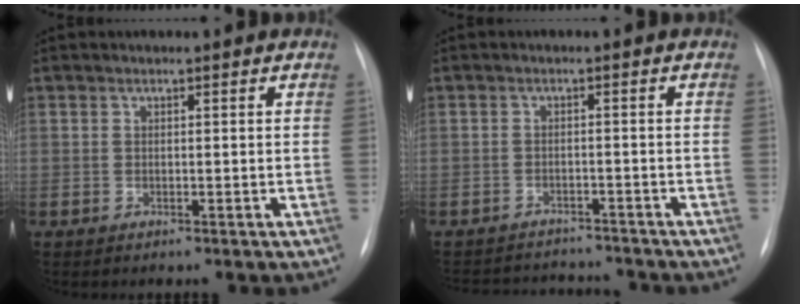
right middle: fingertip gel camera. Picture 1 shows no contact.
{"total": 9.5, "force": [-9.2, 2.0, 1.7], "torque": [-0.033, 0.011, -0.120]}